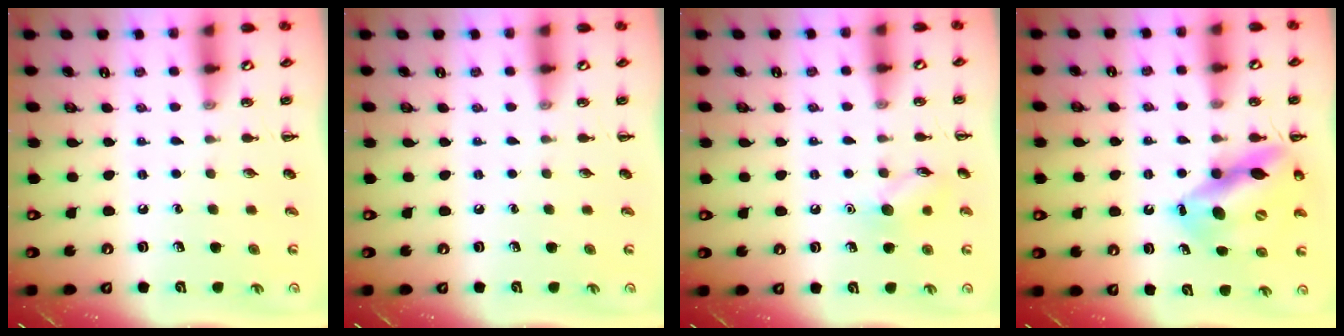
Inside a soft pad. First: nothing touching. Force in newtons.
{"total": 0.0}
{"total": 8.5, "press": 8.4, "slide": 1.2}
{"total": 13.9, "press": 13.5, "slide": 3.6}